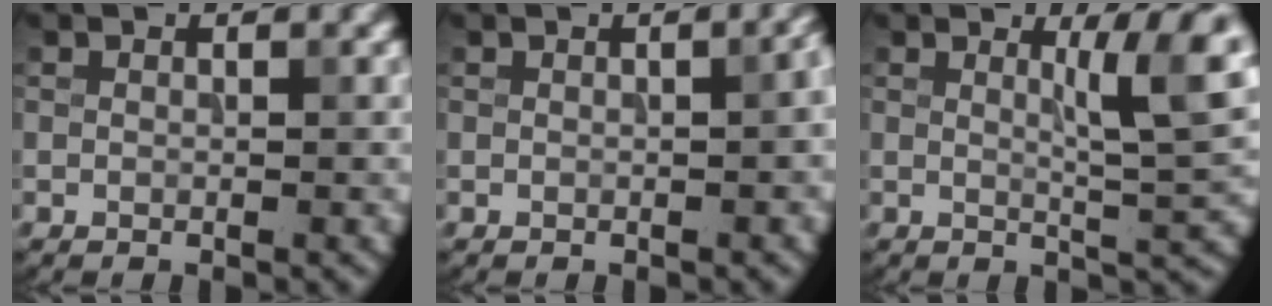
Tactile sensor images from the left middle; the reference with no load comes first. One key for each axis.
{"total": 2.5, "fx": 0.1, "fy": 1.1, "fz": 2.2, "tx": -0.013, "ty": 0.008, "tz": 0.004}
{"total": 5.3, "fx": 1.7, "fy": 1.1, "fz": 4.9, "tx": -0.067, "ty": -0.004, "tz": 0.026}